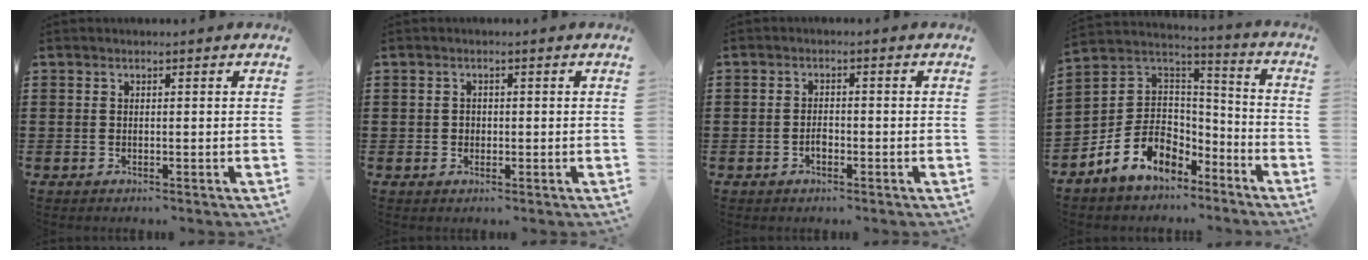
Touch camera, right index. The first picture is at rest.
{"total": 1.0, "force": [-0.1, 1.0, 0.3], "torque": [-0.008, 0.004, -0.002]}
{"total": 2.1, "force": [-1.0, 1.1, 1.5], "torque": [-0.032, 0.003, -0.021]}
{"total": 8.3, "force": [-3.7, 7.1, 1.9], "torque": [-0.067, 0.011, -0.068]}